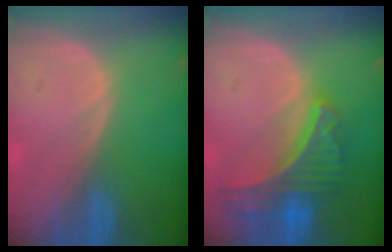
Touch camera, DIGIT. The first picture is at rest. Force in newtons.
{"total": 8.9, "press": 7.7, "slide": 4.4}